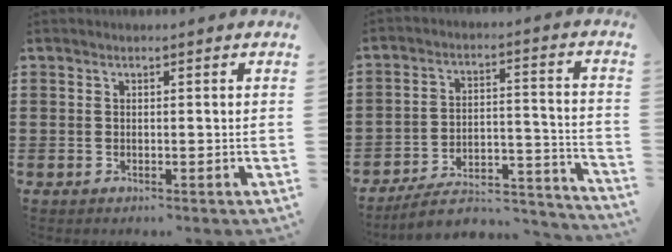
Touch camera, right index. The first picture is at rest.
{"total": 6.7, "force": [-5.7, 1.9, 3.0], "torque": [-0.049, 0.006, -0.110]}